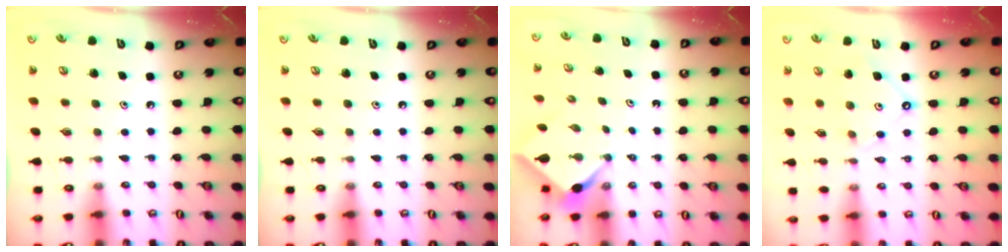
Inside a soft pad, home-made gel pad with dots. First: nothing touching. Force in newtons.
{"total": 0.0}
{"total": 2.5, "press": 2.5, "slide": 0.3}
{"total": 6.2, "press": 6.2, "slide": 0.6}